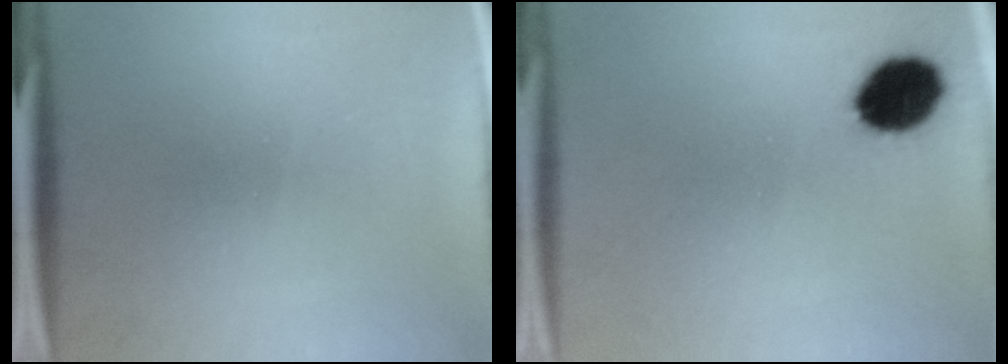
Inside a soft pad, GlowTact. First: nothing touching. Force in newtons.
{"total": 8.6}